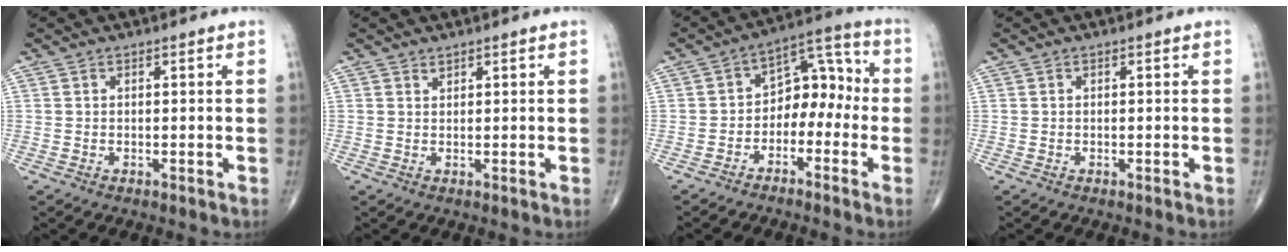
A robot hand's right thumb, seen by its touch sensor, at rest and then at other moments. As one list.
[{"total": 0.7, "force": [0.6, 0.1, 0.0], "torque": [0.001, -0.006, 0.010]}, {"total": 9.5, "force": [-2.6, 6.5, 6.5], "torque": [-0.061, 0.056, -0.054]}, {"total": 0.0}]